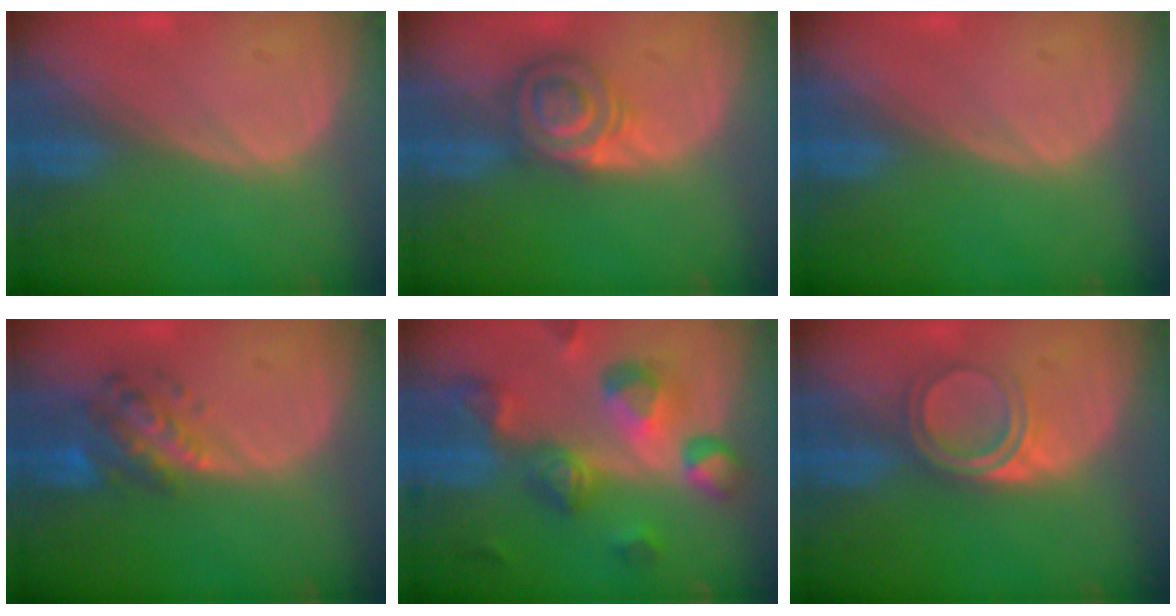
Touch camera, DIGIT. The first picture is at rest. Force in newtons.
{"total": 5.8, "press": 5.7, "slide": 1.1}
{"total": 0.0}
{"total": 6.1, "press": 5.9, "slide": 1.7}
{"total": 11.1, "press": 10.0, "slide": 4.9}
{"total": 4.9, "press": 4.2, "slide": 2.5}